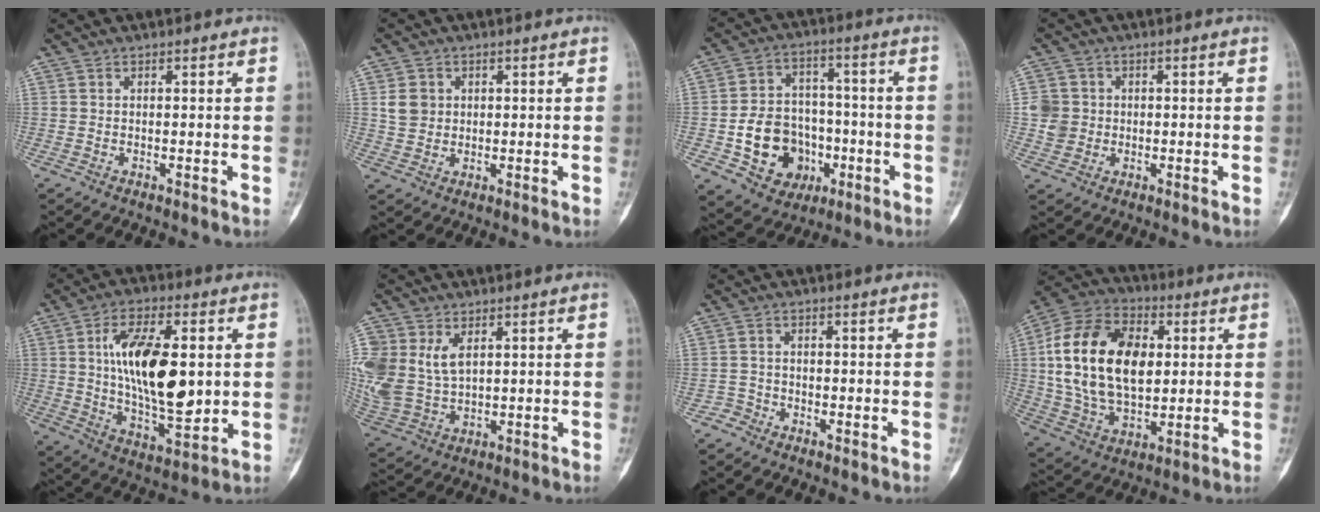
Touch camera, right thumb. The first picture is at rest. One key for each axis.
{"total": 4.3, "fx": 1.0, "fy": 3.8, "fz": 1.8, "tx": -0.018, "ty": 0.002, "tz": 0.023}
{"total": 14.9, "fx": -4.2, "fy": 12.1, "fz": 7.7, "tx": -0.083, "ty": 0.039, "tz": -0.058}
{"total": 4.9, "fx": 0.2, "fy": 4.8, "fz": 1.3, "tx": -0.002, "ty": 0.005, "tz": 0.003}
{"total": 21.1, "fx": 2.3, "fy": 10.1, "fz": 18.4, "tx": -0.290, "ty": -0.012, "tz": 0.043}
{"total": 12.9, "fx": 3.6, "fy": 8.9, "fz": 8.6, "tx": -0.201, "ty": -0.004, "tz": 0.086}
{"total": 2.0, "fx": -1.4, "fy": 1.4, "fz": -0.4, "tx": 0.017, "ty": 0.008, "tz": -0.034}
{"total": 23.3, "fx": 3.2, "fy": 14.6, "fz": 17.8, "tx": -0.318, "ty": 0.004, "tz": 0.058}